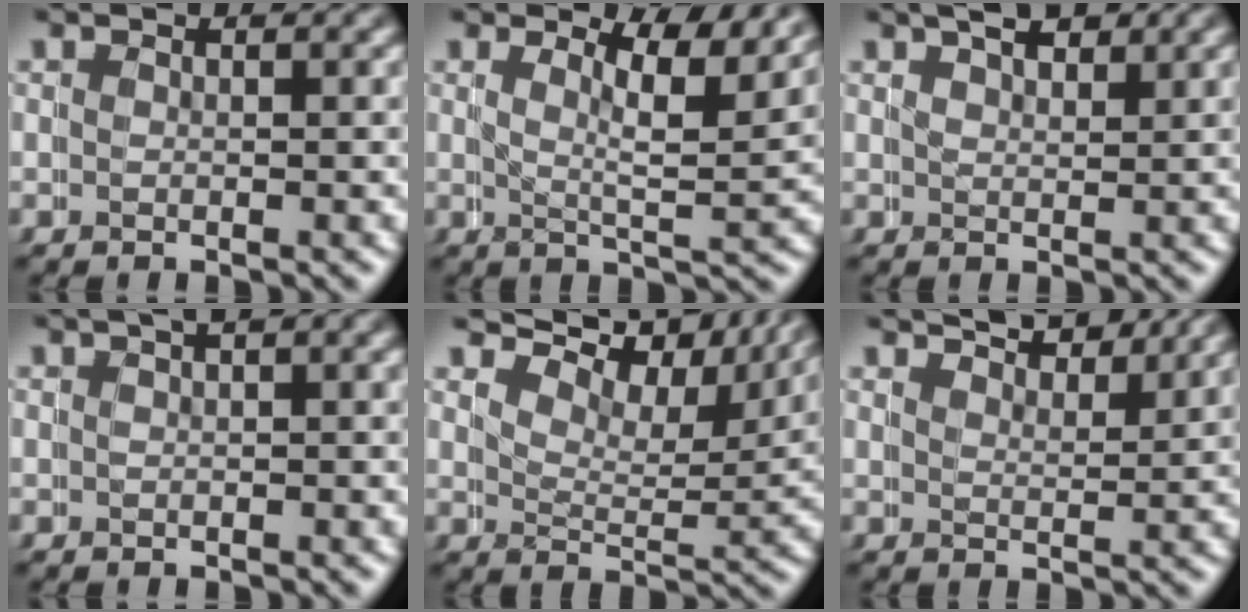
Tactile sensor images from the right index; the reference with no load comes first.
{"total": 4.4, "force": [3.0, 1.1, 3.1], "torque": [-0.057, -0.012, 0.042]}
{"total": 4.1, "force": [3.1, 1.8, 2.0], "torque": [-0.020, 0.004, 0.042]}
{"total": 1.9, "force": [0.6, 1.0, 1.5], "torque": [-0.008, 0.016, 0.002]}
{"total": 10.0, "force": [8.5, 3.5, 4.0], "torque": [-0.057, 0.031, 0.111]}
{"total": 4.6, "force": [4.4, 0.5, 1.3], "torque": [-0.018, -0.002, 0.070]}